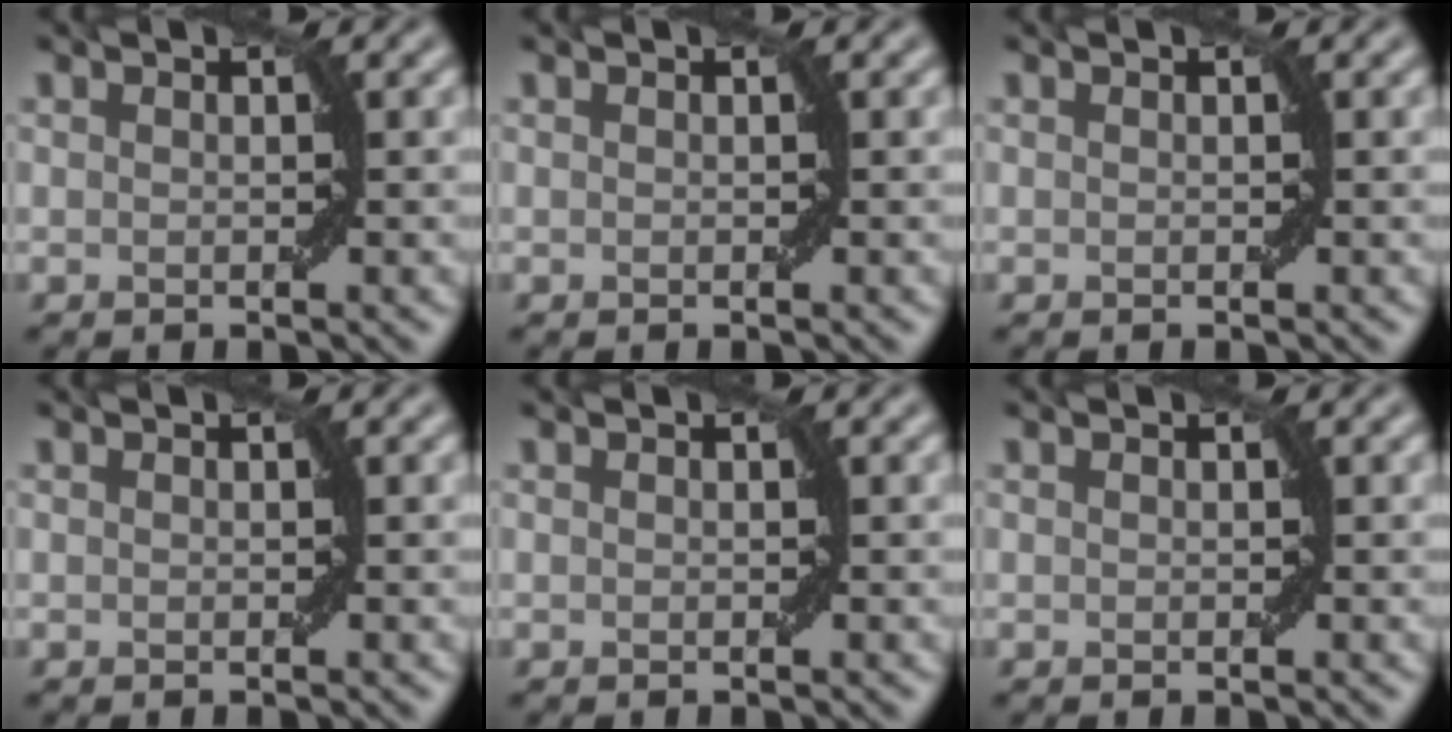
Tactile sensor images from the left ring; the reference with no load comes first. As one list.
[{"total": 0.0}, {"total": 0.0}, {"total": 0.0}, {"total": 0.0}, {"total": 0.0}]